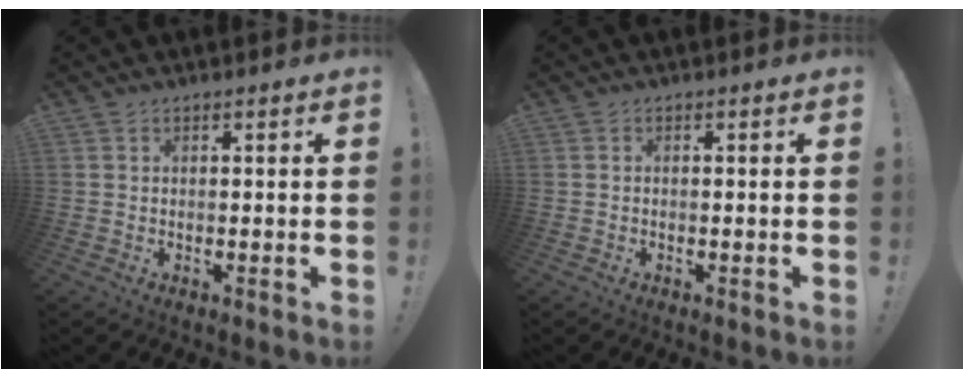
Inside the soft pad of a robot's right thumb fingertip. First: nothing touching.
{"total": 0.0}